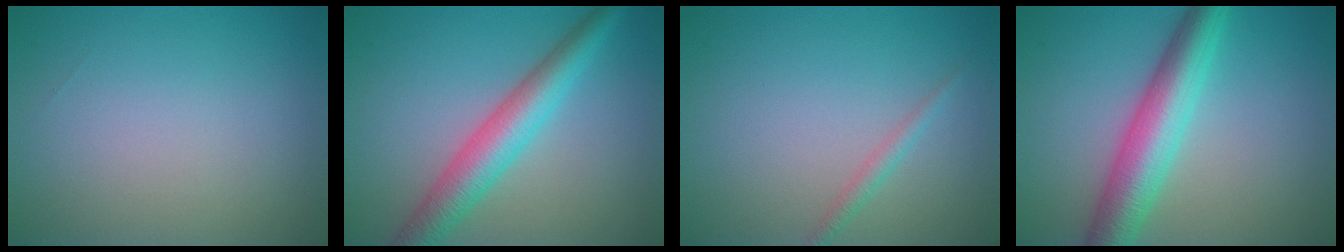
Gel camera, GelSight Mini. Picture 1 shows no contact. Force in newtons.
{"total": 5.3, "press": 5.3, "slide": 0.1}
{"total": 1.2, "press": 1.2, "slide": 0.0}
{"total": 6.5, "press": 6.5, "slide": 0.0}